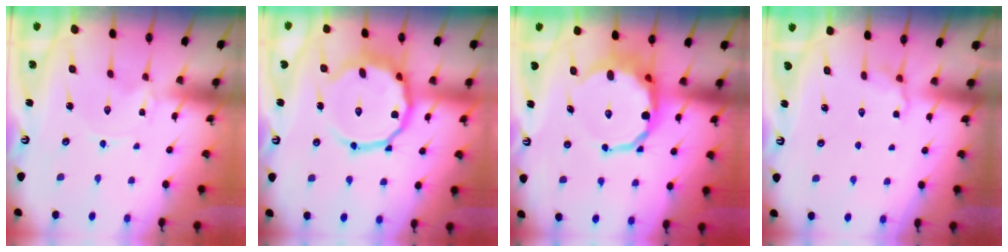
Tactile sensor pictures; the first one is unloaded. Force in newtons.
{"total": 15.7, "press": 15.5, "slide": 2.1}
{"total": 13.0, "press": 12.7, "slide": 3.0}
{"total": 3.8, "press": 3.2, "slide": 2.0}